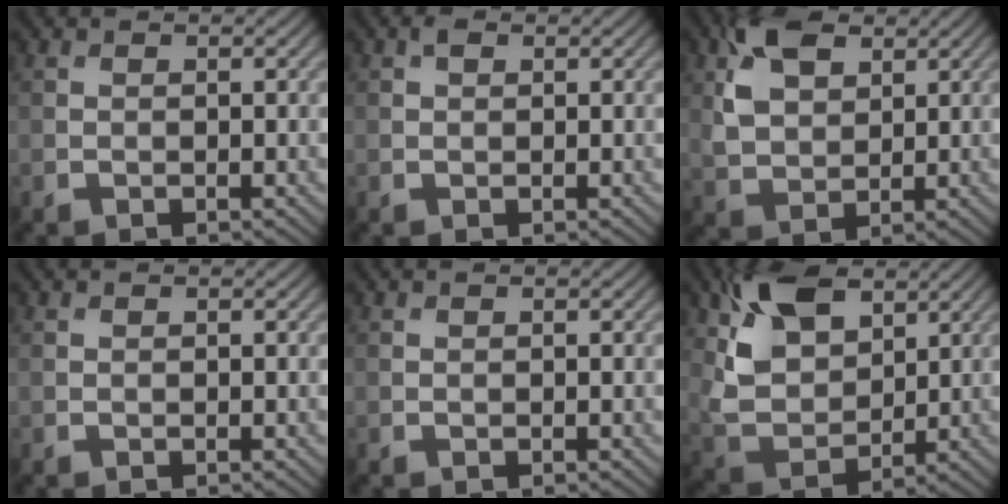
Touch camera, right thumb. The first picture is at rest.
{"total": 0.8, "force": [0.5, 0.5, 0.5], "torque": [-0.009, 0.000, 0.008]}
{"total": 7.4, "force": [3.3, 4.5, 4.8], "torque": [-0.114, 0.003, 0.062]}
{"total": 0.0}
{"total": 0.0}
{"total": 10.9, "force": [5.5, 6.4, 6.9], "torque": [-0.175, 0.004, 0.111]}